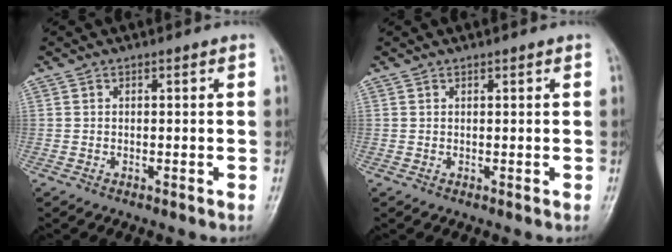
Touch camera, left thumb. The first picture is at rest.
{"total": 0.6, "force": [0.5, 0.0, 0.2], "torque": [-0.003, -0.002, 0.009]}